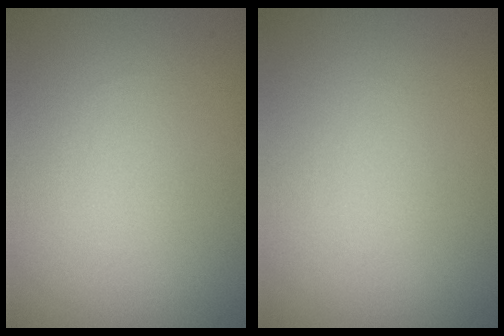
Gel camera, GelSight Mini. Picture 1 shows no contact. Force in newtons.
{"total": 0.0}